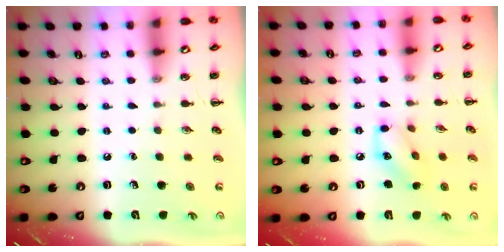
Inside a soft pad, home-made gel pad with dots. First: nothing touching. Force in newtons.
{"total": 8.7, "press": 8.7, "slide": 0.3}